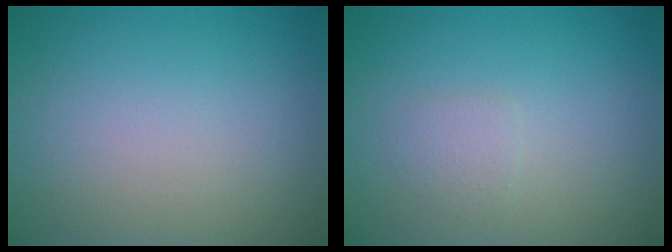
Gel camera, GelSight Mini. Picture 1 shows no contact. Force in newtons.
{"total": 1.1, "press": 1.1, "slide": 0.0}